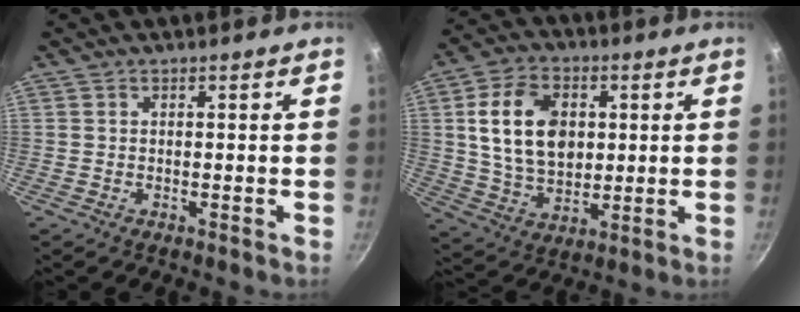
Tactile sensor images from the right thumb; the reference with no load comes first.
{"total": 15.3, "force": [2.8, 10.6, 10.6], "torque": [-0.166, -0.005, 0.053]}